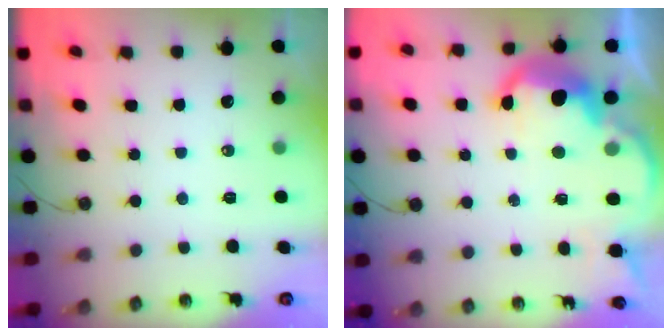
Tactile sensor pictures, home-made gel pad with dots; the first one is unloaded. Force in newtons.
{"total": 10.3, "press": 10.3, "slide": 0.9}